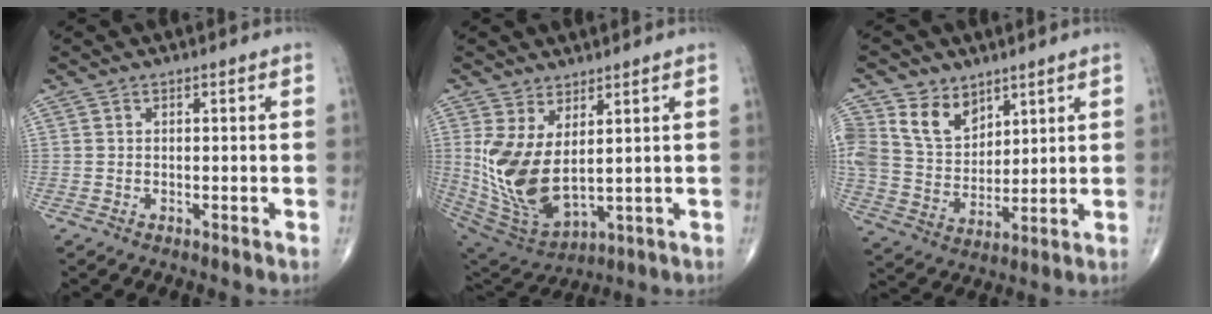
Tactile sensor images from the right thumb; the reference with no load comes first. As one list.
[{"total": 13.9, "force": [2.8, 6.9, 11.7], "torque": [-0.241, -0.034, 0.081]}, {"total": 11.9, "force": [6.7, 8.4, 5.1], "torque": [-0.076, -0.028, 0.139]}]